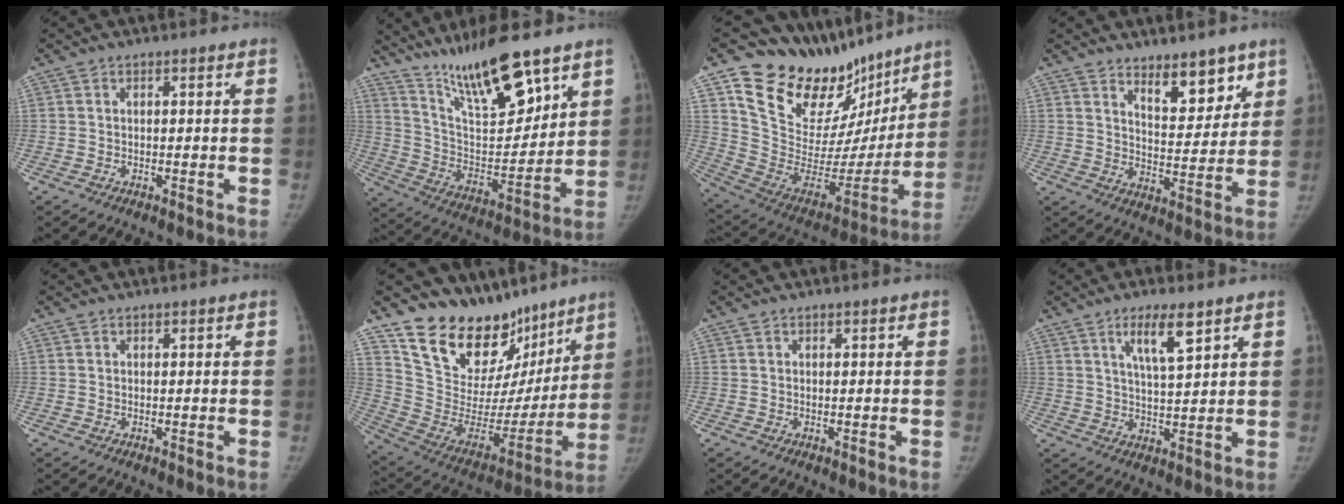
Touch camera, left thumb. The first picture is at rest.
{"total": 18.4, "force": [13.3, 4.8, 11.8], "torque": [-0.164, -0.075, 0.244]}
{"total": 26.4, "force": [19.3, 13.9, 11.3], "torque": [-0.131, -0.094, 0.317]}
{"total": 9.7, "force": [6.8, 4.1, 5.7], "torque": [-0.048, -0.054, 0.110]}
{"total": 0.0}
{"total": 22.8, "force": [17.5, 12.5, 7.5], "torque": [-0.068, -0.097, 0.288]}
{"total": 0.0}
{"total": 7.2, "force": [4.3, 1.5, 5.6], "torque": [-0.093, -0.029, 0.080]}